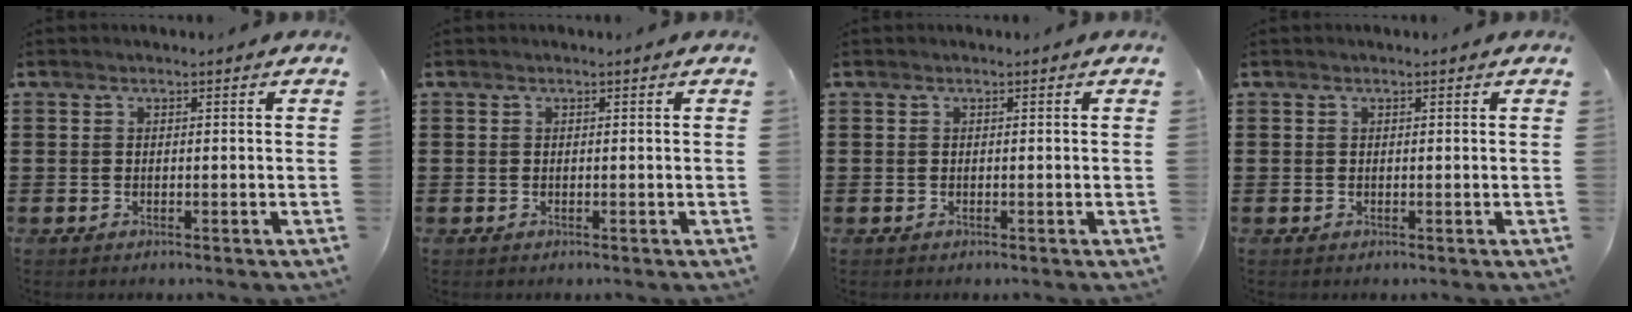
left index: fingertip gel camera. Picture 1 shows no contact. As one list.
[{"total": 0.0}, {"total": 0.0}, {"total": 0.0}]